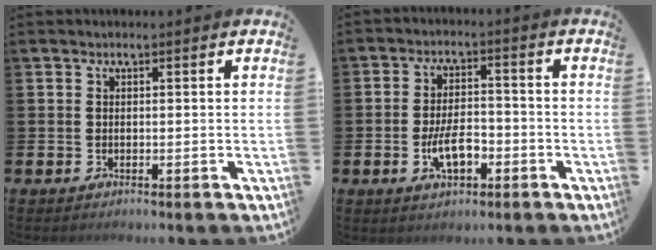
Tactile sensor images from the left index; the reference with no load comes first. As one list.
[{"total": 5.4, "force": [-1.9, 2.6, 4.4], "torque": [-0.077, 0.010, -0.036]}]